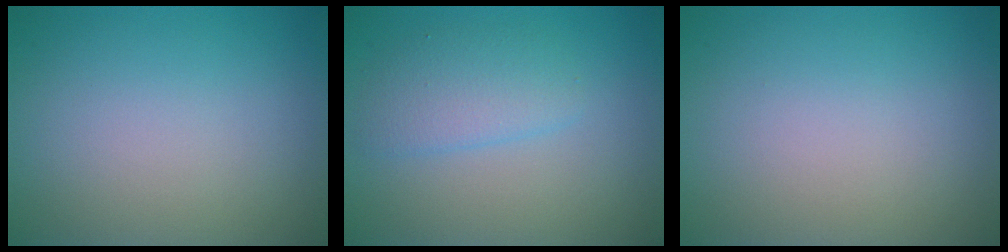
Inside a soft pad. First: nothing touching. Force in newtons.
{"total": 2.8, "press": 2.8, "slide": 0.1}
{"total": 0.0}